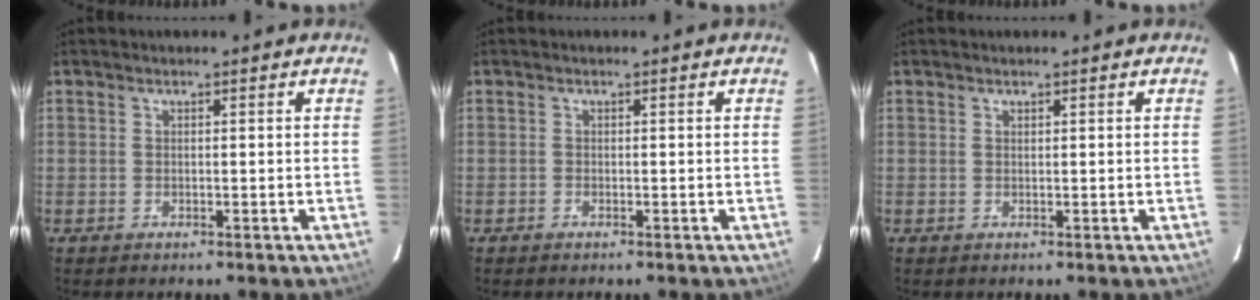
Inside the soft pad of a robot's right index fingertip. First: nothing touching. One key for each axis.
{"total": 0.0}
{"total": 0.0}